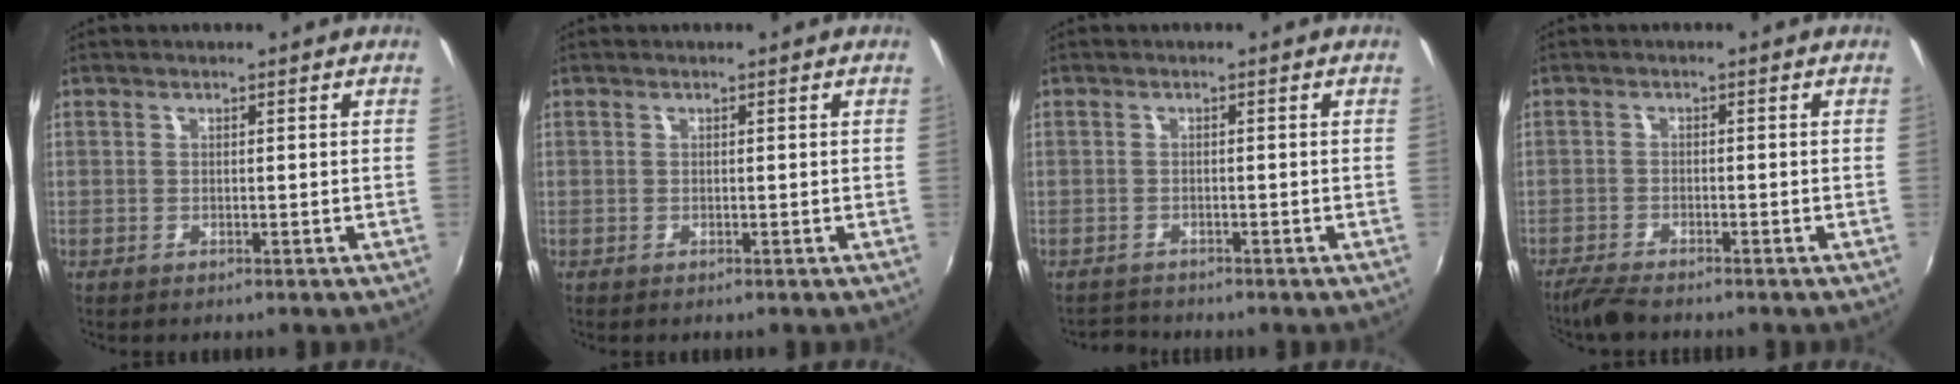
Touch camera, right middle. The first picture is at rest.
{"total": 0.0}
{"total": 1.9, "force": [-1.9, 0.3, -0.4], "torque": [-0.003, 0.000, -0.037]}
{"total": 4.4, "force": [-3.9, 0.4, 1.8], "torque": [-0.054, -0.017, -0.075]}